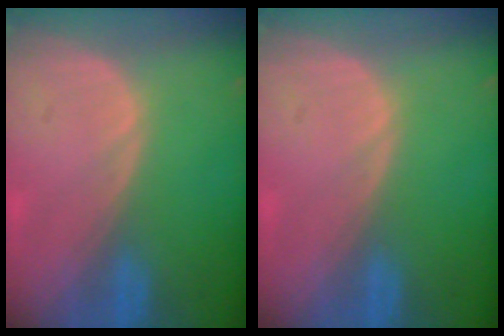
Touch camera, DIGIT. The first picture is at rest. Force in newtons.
{"total": 0.0}